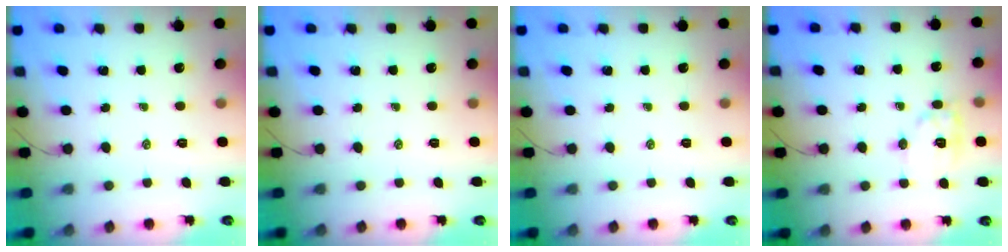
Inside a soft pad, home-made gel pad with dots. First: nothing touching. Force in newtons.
{"total": 0.0}
{"total": 0.0}
{"total": 10.7, "press": 10.7, "slide": 0.4}